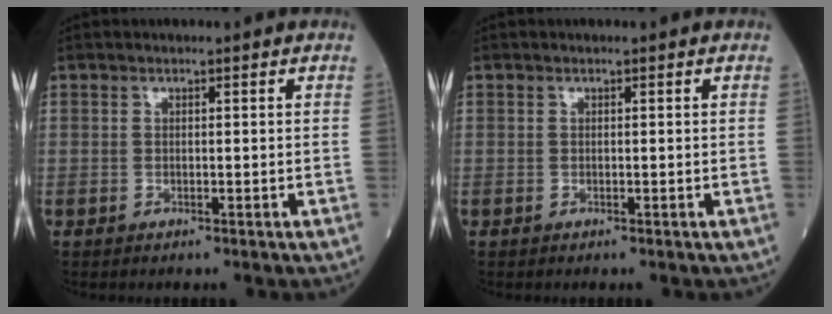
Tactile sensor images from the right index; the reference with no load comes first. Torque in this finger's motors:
{"motor_torque": [0.00, 0.00, 0.00, 0.00]}